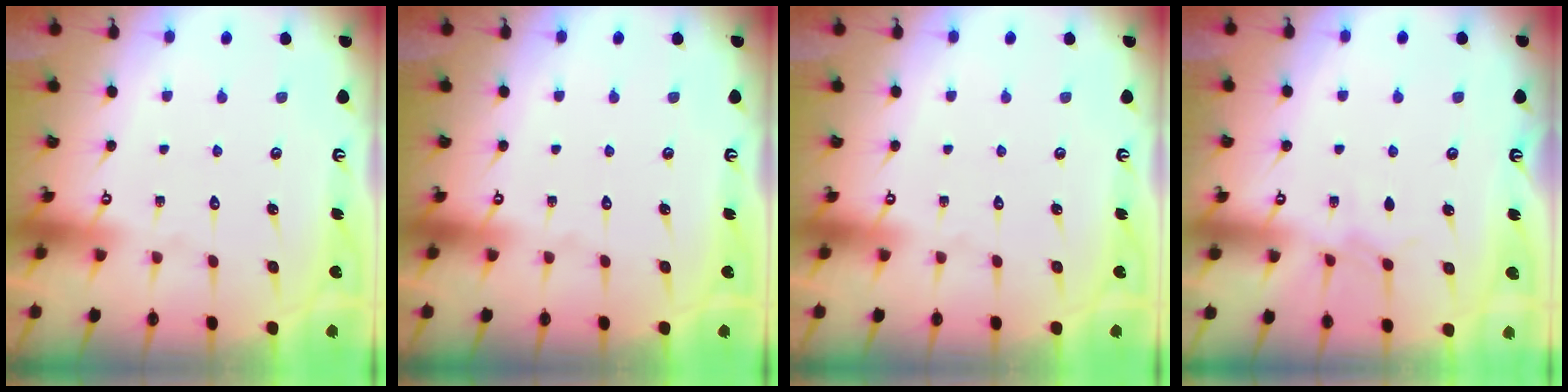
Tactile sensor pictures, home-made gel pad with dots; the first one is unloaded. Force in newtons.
{"total": 0.0}
{"total": 0.0}
{"total": 4.3, "press": 4.3, "slide": 0.5}